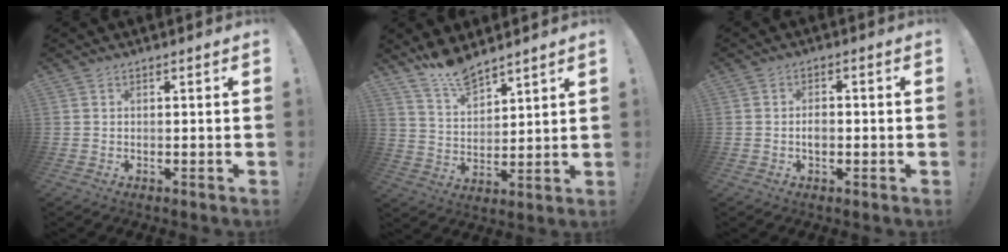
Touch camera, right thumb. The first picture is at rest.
{"total": 10.0, "force": [9.1, 3.0, 3.0], "torque": [-0.057, -0.067, 0.173]}
{"total": 2.8, "force": [-1.0, 1.7, 1.9], "torque": [-0.024, 0.005, -0.021]}